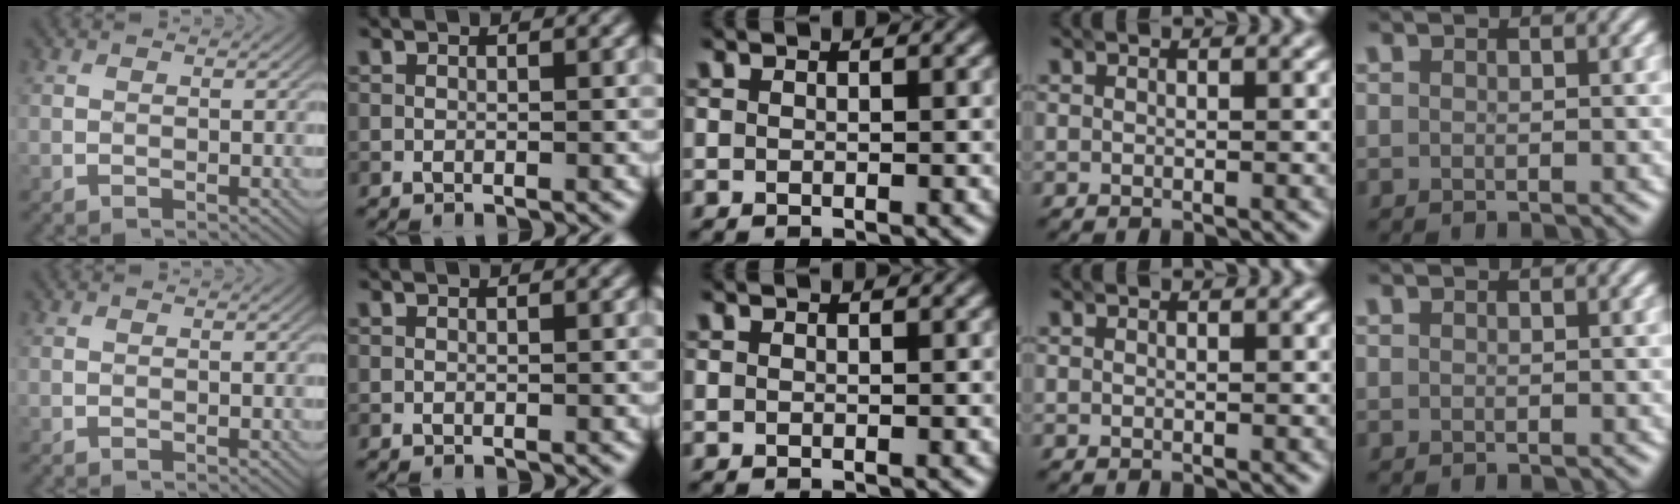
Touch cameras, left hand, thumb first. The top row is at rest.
{}